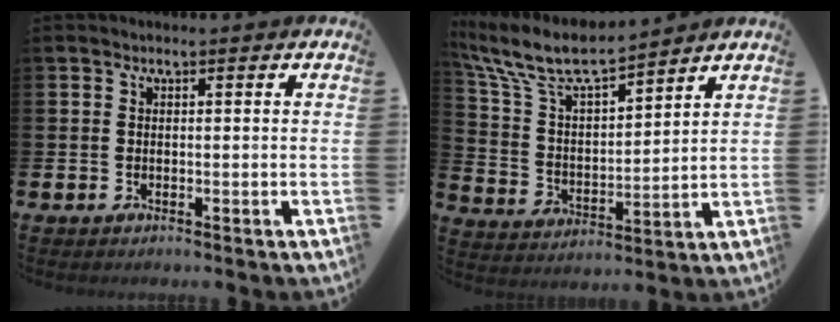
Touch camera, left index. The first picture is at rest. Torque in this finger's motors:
{"motor_torque": [0.17, -0.22, 0.58, 0.21]}